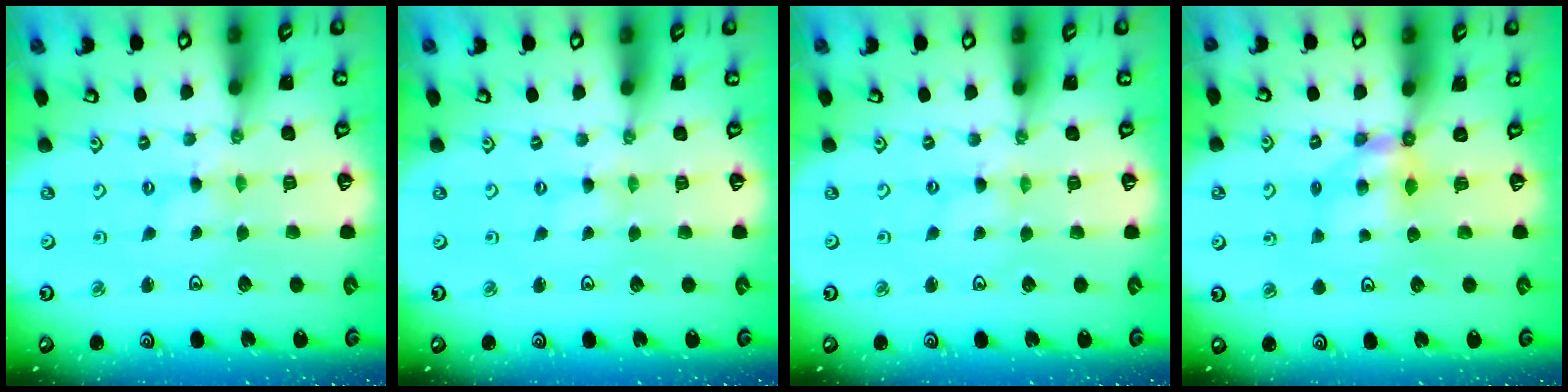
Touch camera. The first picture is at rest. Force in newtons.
{"total": 0.0}
{"total": 0.0}
{"total": 5.9, "press": 5.9, "slide": 0.4}